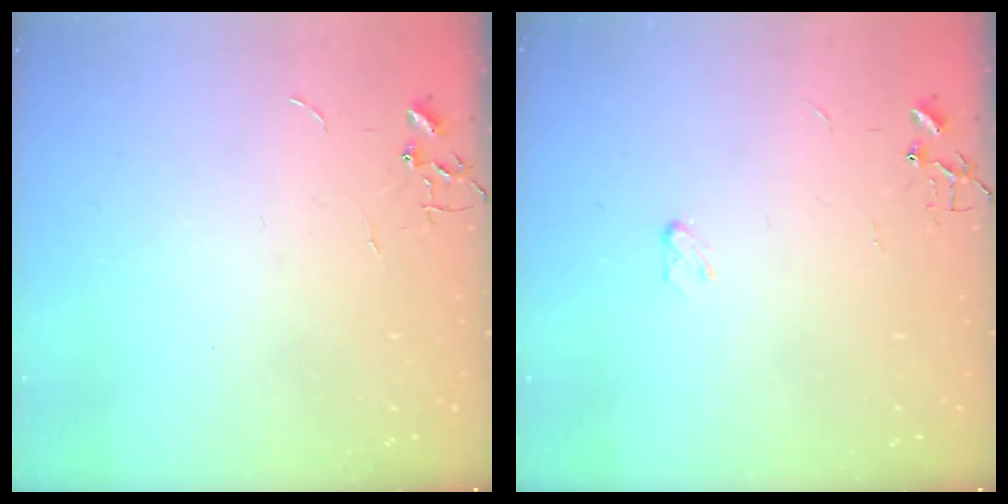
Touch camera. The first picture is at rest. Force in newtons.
{"total": 2.9, "press": 2.8, "slide": 0.4}